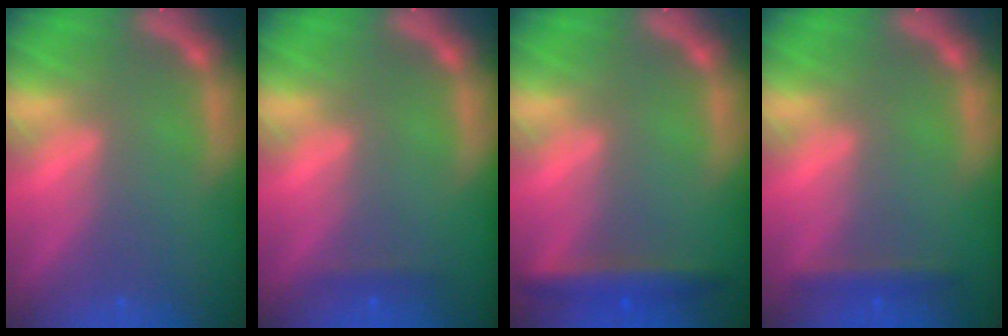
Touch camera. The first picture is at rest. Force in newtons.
{"total": 0.9}
{"total": 3.5}
{"total": 1.9}